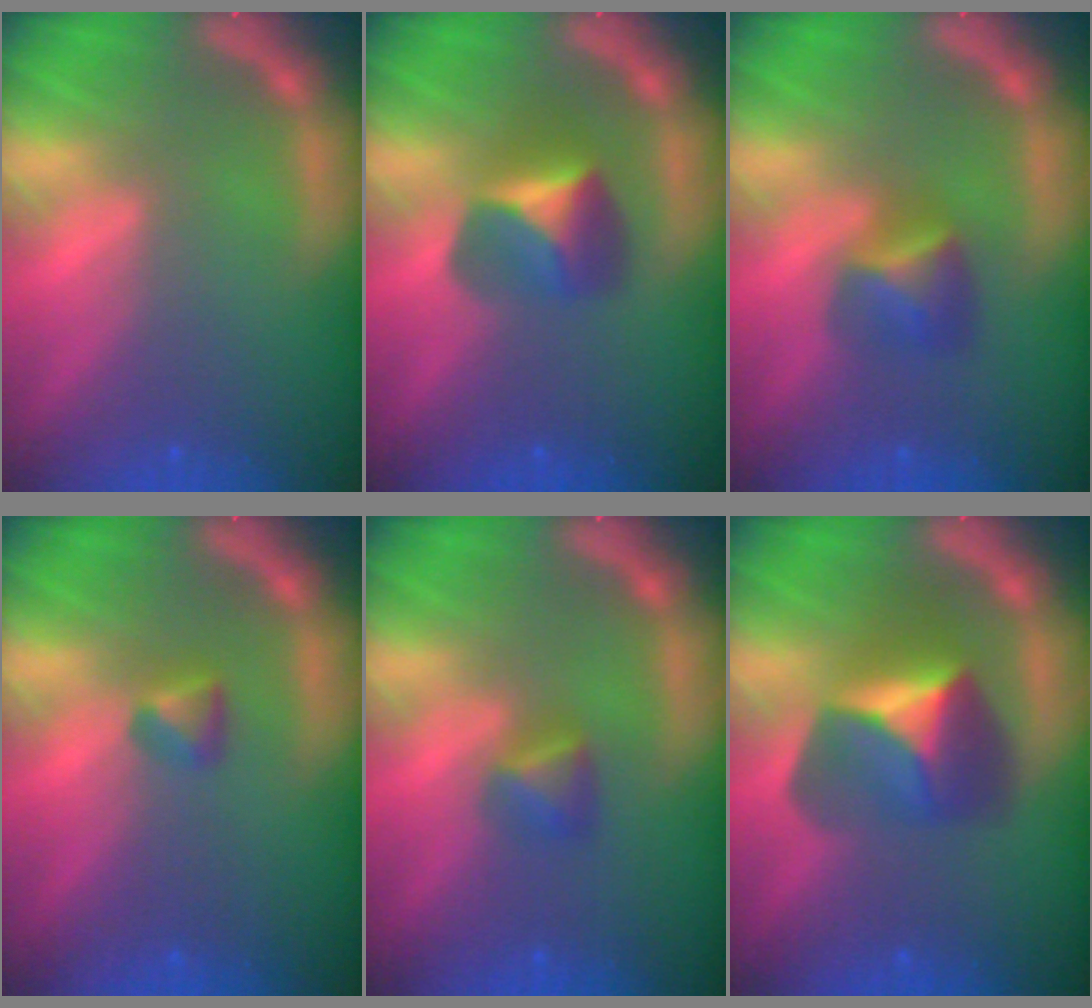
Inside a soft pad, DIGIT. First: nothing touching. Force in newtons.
{"total": 3.9}
{"total": 2.9}
{"total": 1.4}
{"total": 1.9}
{"total": 5.9}